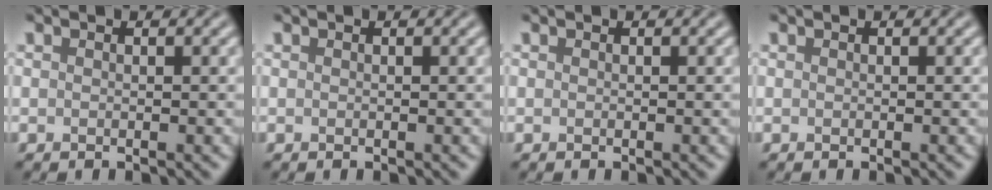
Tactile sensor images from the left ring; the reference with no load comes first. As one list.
[{"total": 0.0}, {"total": 0.0}, {"total": 0.0}]